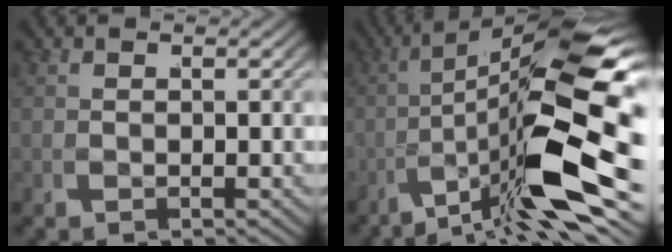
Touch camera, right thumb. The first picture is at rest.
{"total": 12.7, "force": [-0.1, 3.9, 12.0], "torque": [-0.173, -0.012, -0.001]}